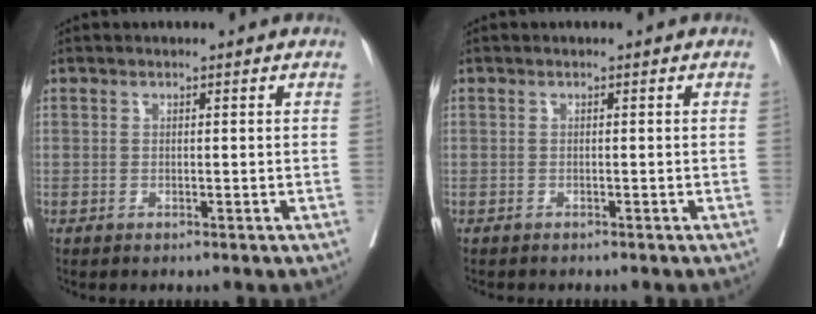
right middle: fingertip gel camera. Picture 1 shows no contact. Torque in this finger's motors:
{"motor_torque": [0.08, -0.11, 0.00, 0.00]}